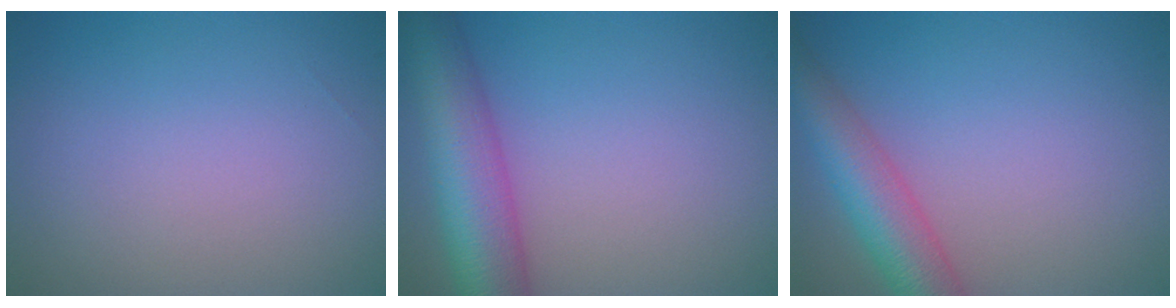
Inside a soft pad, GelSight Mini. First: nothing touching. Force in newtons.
{"total": 8.4, "press": 8.4, "slide": 0.3}
{"total": 5.8, "press": 5.8, "slide": 0.2}